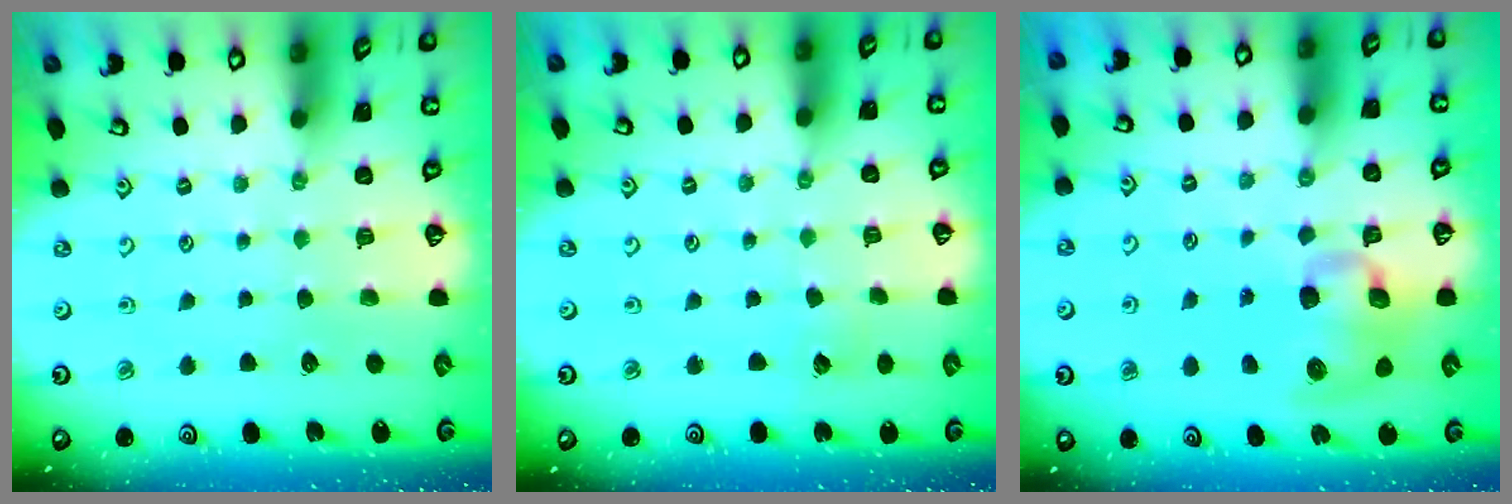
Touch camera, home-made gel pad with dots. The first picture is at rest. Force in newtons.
{"total": 2.8, "press": 2.8, "slide": 0.2}
{"total": 12.5, "press": 12.3, "slide": 2.0}